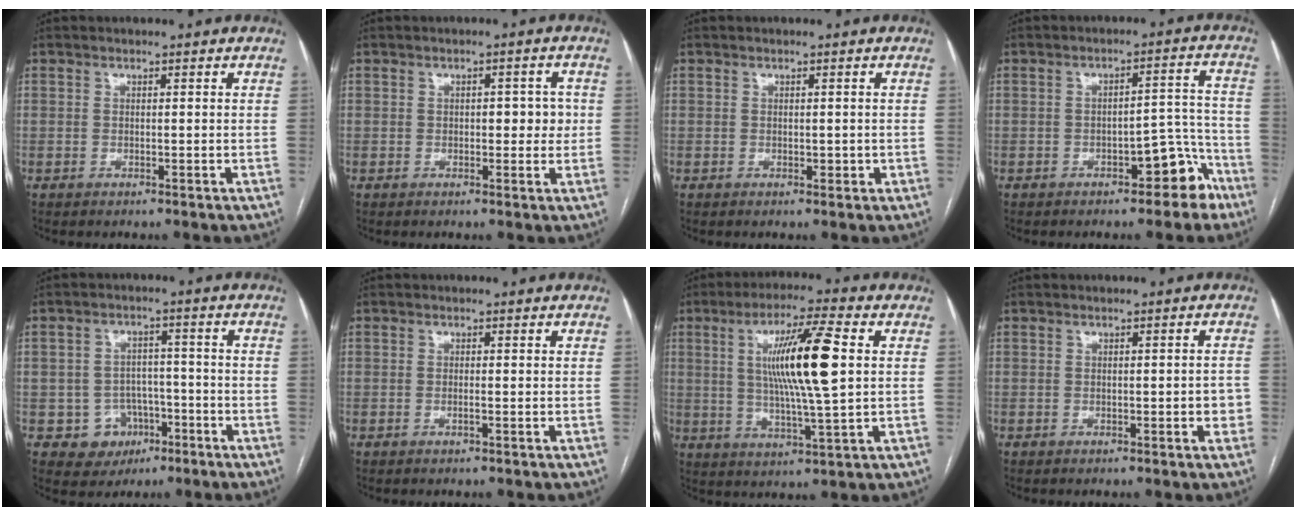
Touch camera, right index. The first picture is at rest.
{"total": 3.8, "force": [0.2, 1.9, 3.2], "torque": [-0.034, 0.009, 0.002]}
{"total": 1.1, "force": [-0.2, 0.6, 0.9], "torque": [-0.010, -0.001, 0.000]}
{"total": 7.3, "force": [-4.6, 2.9, 4.8], "torque": [-0.048, 0.031, -0.059]}
{"total": 6.2, "force": [-2.6, 5.6, 0.9], "torque": [-0.002, 0.015, -0.031]}
{"total": 0.6, "force": [-0.3, 0.0, 0.6], "torque": [-0.013, 0.000, -0.004]}
{"total": 13.3, "force": [2.4, 0.2, 13.0], "torque": [-0.234, 0.001, 0.042]}
{"total": 2.6, "force": [-0.6, 0.8, 2.4], "torque": [-0.026, 0.006, -0.006]}